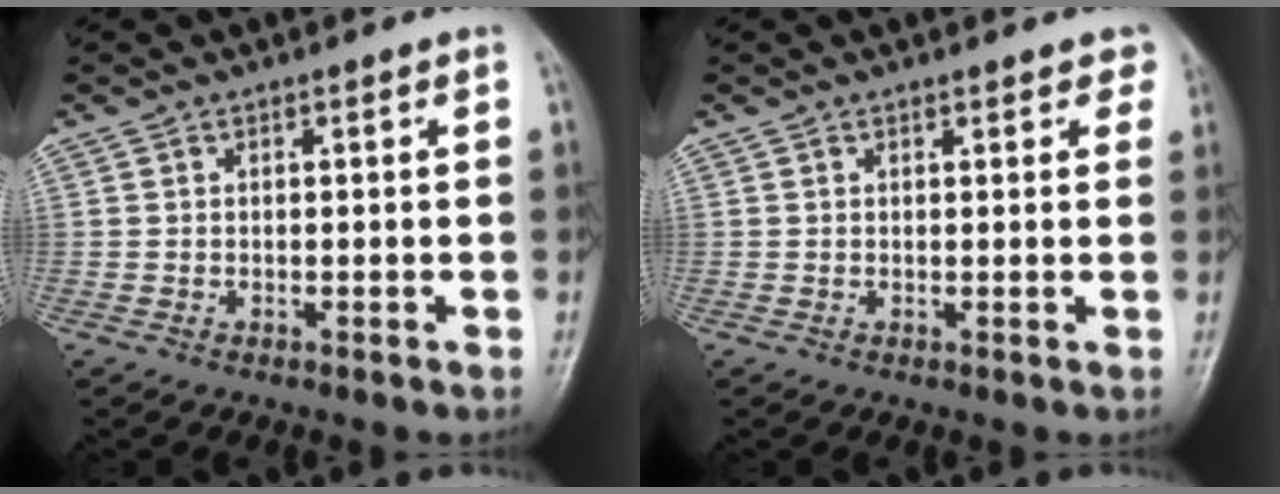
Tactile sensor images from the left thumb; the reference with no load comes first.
{"total": 2.7, "force": [1.9, 1.2, 1.5], "torque": [0.008, 0.000, 0.017]}